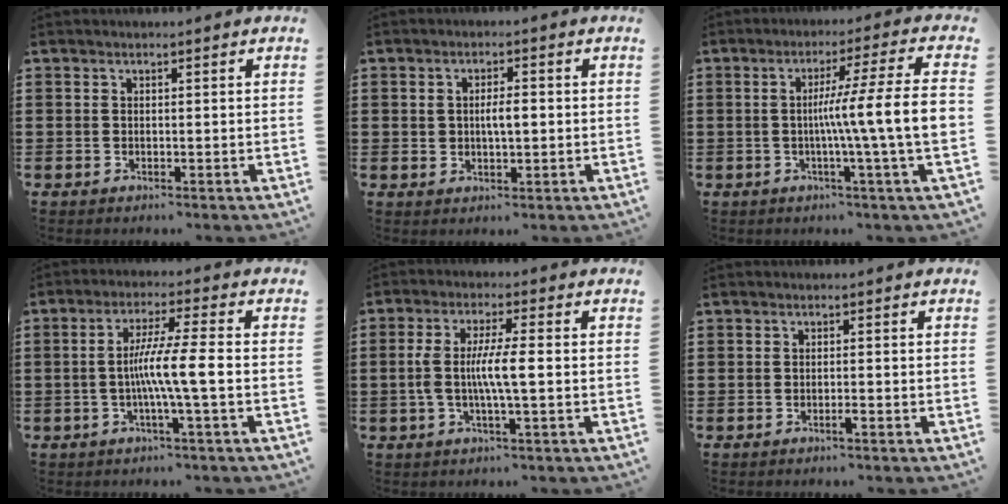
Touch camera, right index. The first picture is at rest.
{"total": 2.8, "force": [0.2, 1.1, 2.6], "torque": [-0.049, 0.004, 0.002]}
{"total": 10.7, "force": [-0.7, -0.9, 10.7], "torque": [-0.175, -0.015, -0.023]}
{"total": 7.4, "force": [-1.3, -0.3, 7.3], "torque": [-0.127, -0.004, -0.028]}
{"total": 6.1, "force": [-0.6, 0.7, 6.1], "torque": [-0.123, -0.005, -0.019]}
{"total": 1.0, "force": [-0.6, 0.1, 0.8], "torque": [-0.015, -0.002, -0.012]}